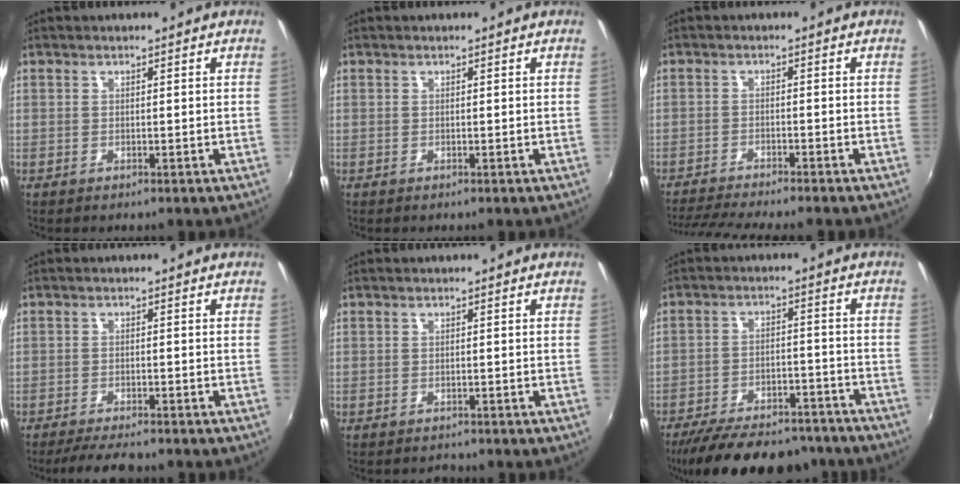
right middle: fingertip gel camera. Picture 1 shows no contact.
{"total": 0.0}
{"total": 8.8, "force": [-8.0, -0.1, 3.6], "torque": [-0.089, -0.019, -0.130]}
{"total": 5.9, "force": [-5.1, 0.8, 2.8], "torque": [-0.067, -0.016, -0.087]}
{"total": 1.3, "force": [-1.3, 0.4, 0.0], "torque": [-0.004, -0.005, -0.017]}
{"total": 22.1, "force": [-18.8, 7.3, 9.1], "torque": [-0.180, -0.001, -0.250]}